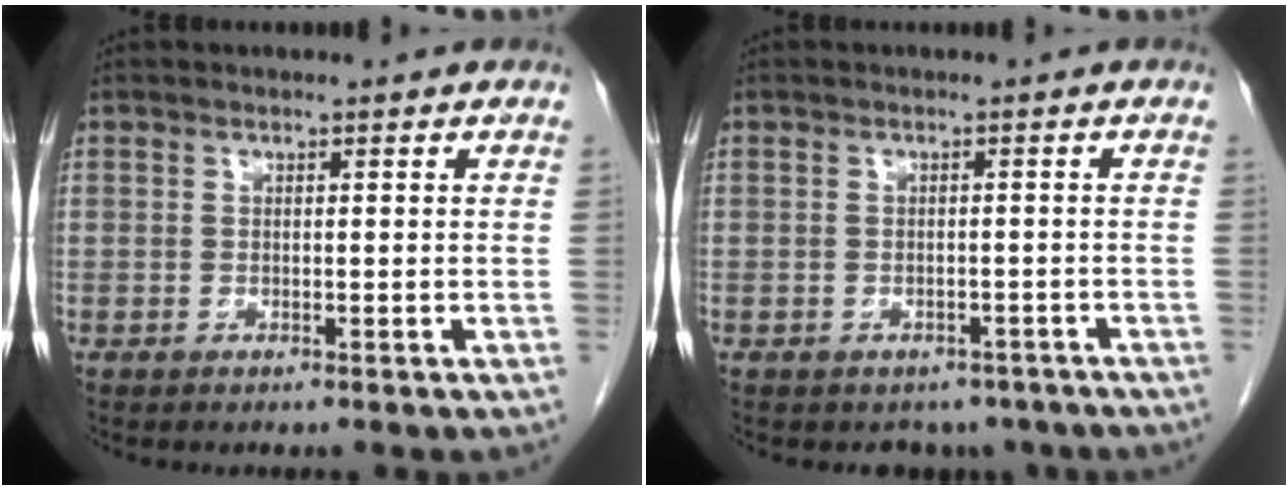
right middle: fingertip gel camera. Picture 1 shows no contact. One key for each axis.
{"total": 4.6, "fx": -3.8, "fy": 2.6, "fz": 0.3, "tx": 0.008, "ty": 0.007, "tz": -0.043}